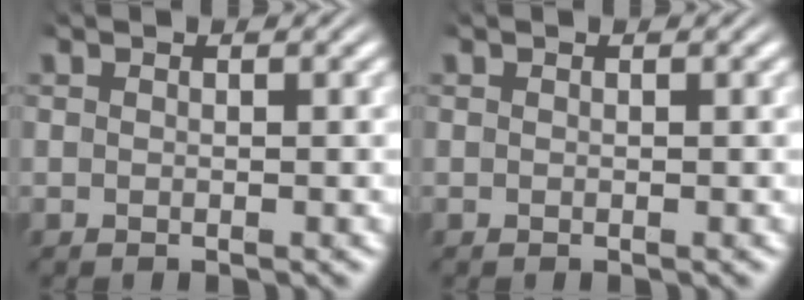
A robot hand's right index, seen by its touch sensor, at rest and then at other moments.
{"total": 0.0}